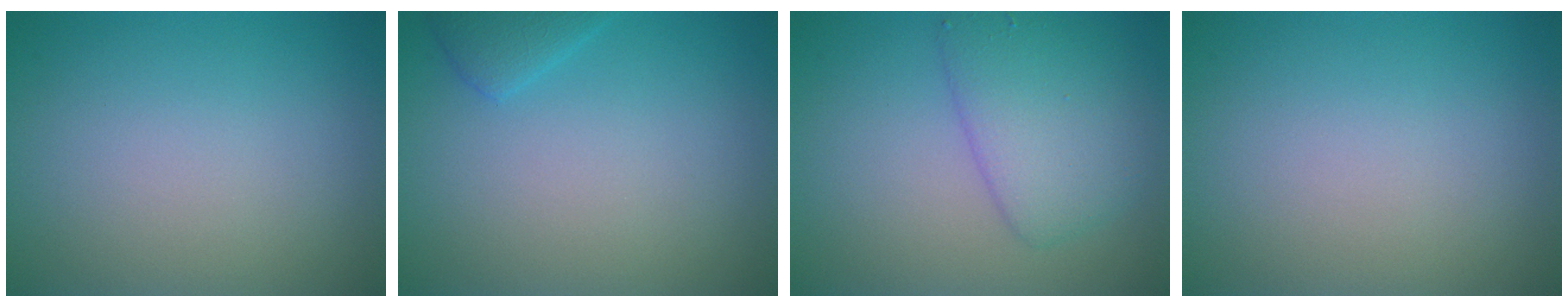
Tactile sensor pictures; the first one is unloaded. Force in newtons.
{"total": 1.5, "press": 1.5, "slide": 0.2}
{"total": 4.4, "press": 4.3, "slide": 0.2}
{"total": 0.0}